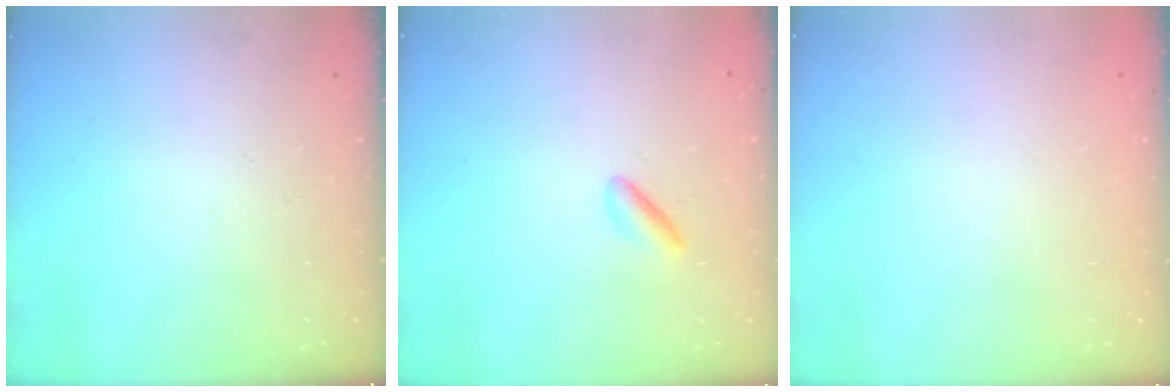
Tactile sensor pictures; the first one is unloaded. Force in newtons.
{"total": 2.0, "press": 1.8, "slide": 0.8}
{"total": 2.1, "press": 2.1, "slide": 0.1}